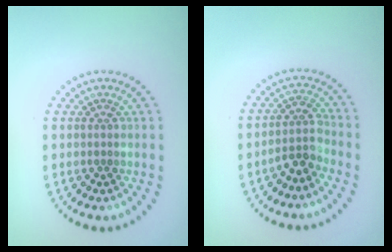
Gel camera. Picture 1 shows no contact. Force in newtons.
{"total": 2.5, "press": 1.9, "slide": 1.6}